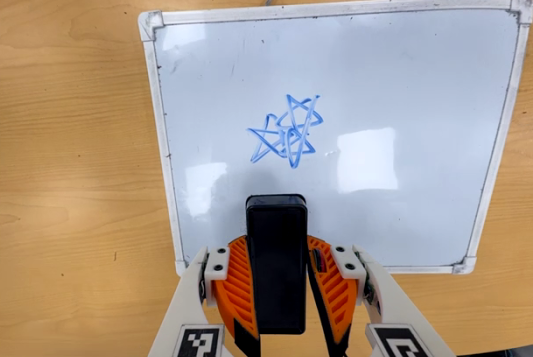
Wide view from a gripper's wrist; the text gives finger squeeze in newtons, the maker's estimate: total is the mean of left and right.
{"total": 9.7, "left": 7.7, "right": 11.7}